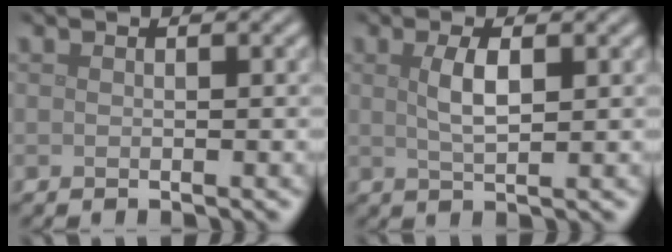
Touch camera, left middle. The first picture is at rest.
{"total": 2.6, "force": [0.7, 0.8, 2.3], "torque": [-0.046, 0.001, 0.015]}